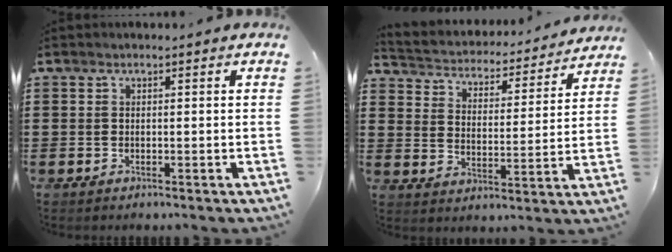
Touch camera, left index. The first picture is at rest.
{"total": 3.1, "force": [3.1, 0.4, 0.0], "torque": [-0.022, -0.030, 0.044]}